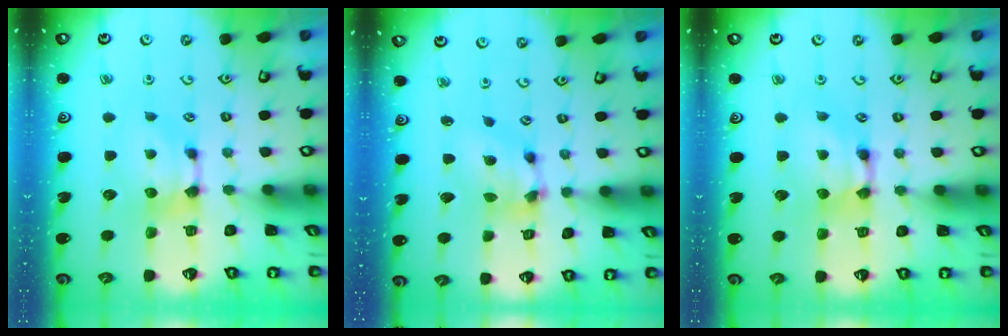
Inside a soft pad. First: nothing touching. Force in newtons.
{"total": 6.0, "press": 5.6, "slide": 2.1}
{"total": 1.9, "press": 1.9, "slide": 0.1}